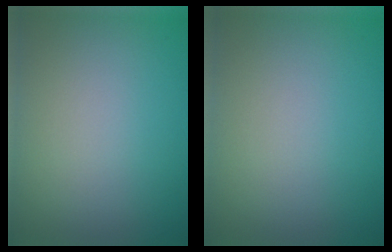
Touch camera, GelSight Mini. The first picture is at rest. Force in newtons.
{"total": 0.0}